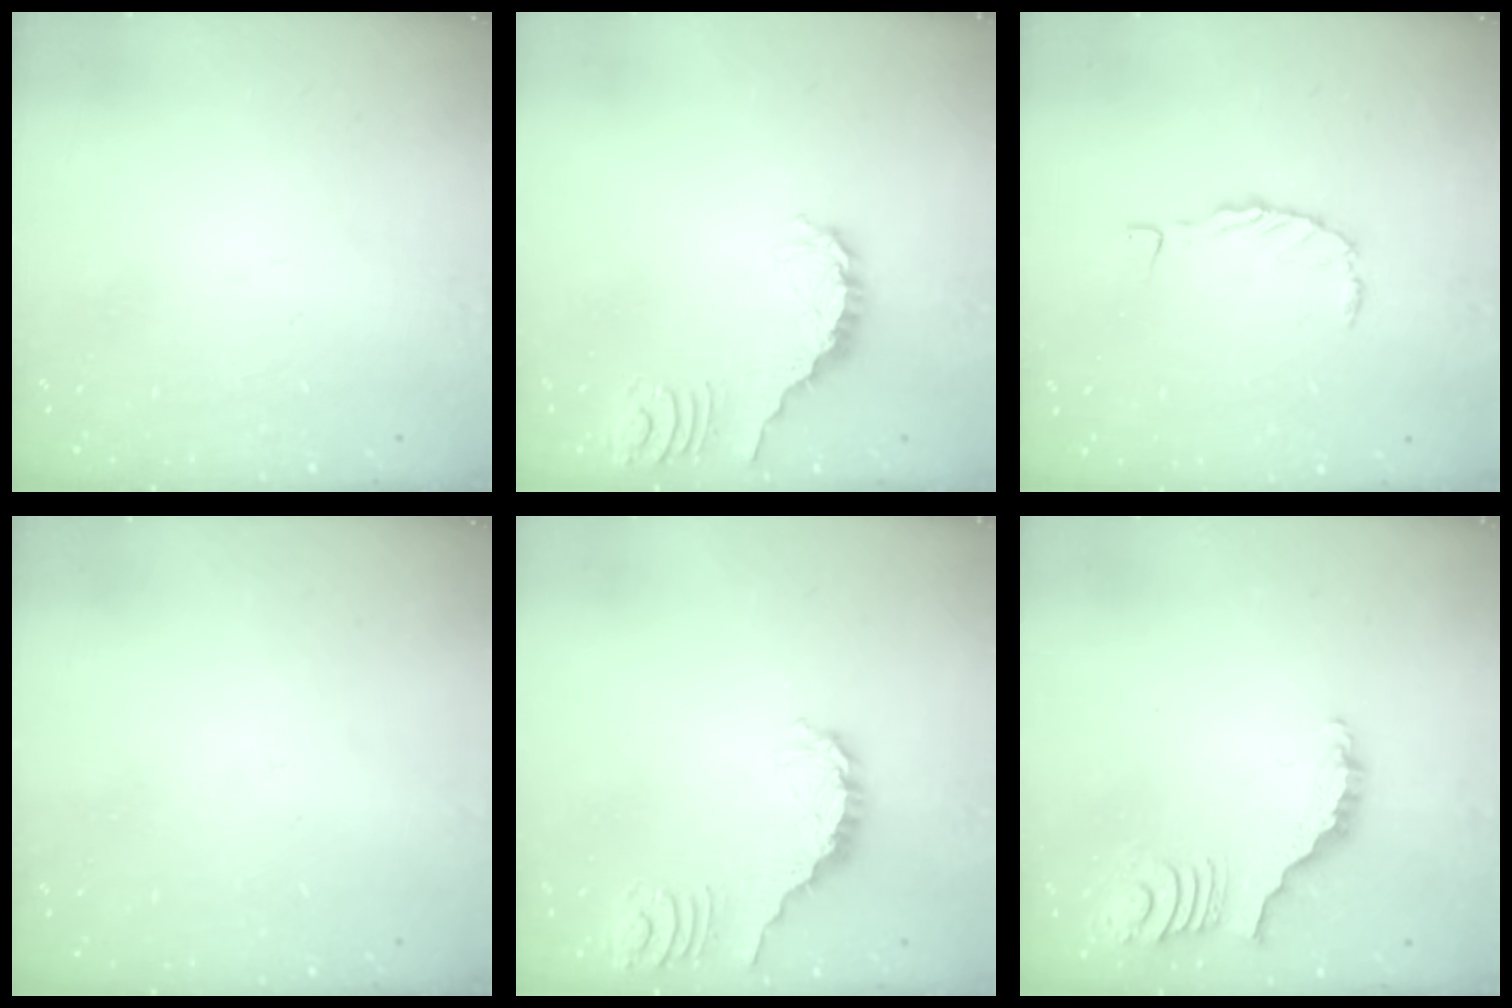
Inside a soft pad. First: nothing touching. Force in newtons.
{"total": 0.9, "press": 0.8, "slide": 0.2}
{"total": 0.0}
{"total": 0.0}
{"total": 0.9, "press": 0.8, "slide": 0.2}
{"total": 3.6, "press": 3.6, "slide": 0.6}